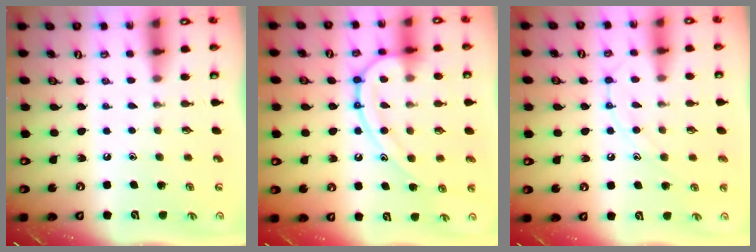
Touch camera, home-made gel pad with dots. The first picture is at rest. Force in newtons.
{"total": 16.1, "press": 16.0, "slide": 1.4}
{"total": 10.8, "press": 10.7, "slide": 0.9}